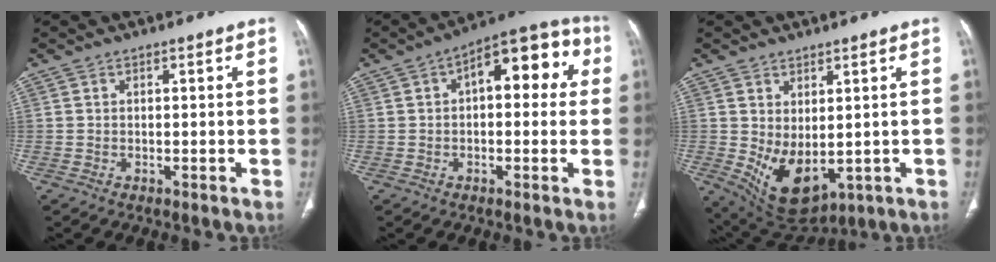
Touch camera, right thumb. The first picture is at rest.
{"total": 13.4, "force": [2.7, 6.8, 11.2], "torque": [-0.105, 0.037, 0.027]}
{"total": 9.7, "force": [-0.8, 5.6, 7.9], "torque": [-0.122, -0.011, 0.019]}